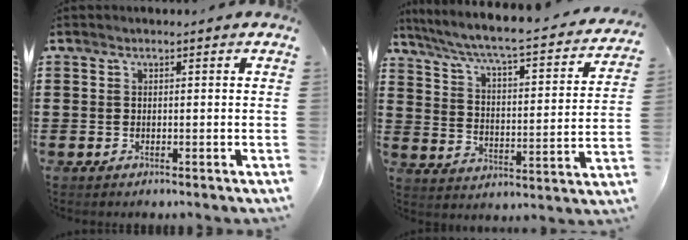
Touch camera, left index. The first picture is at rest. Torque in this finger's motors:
{"motor_torque": [2.14, 0.00, 0.60, 0.14]}